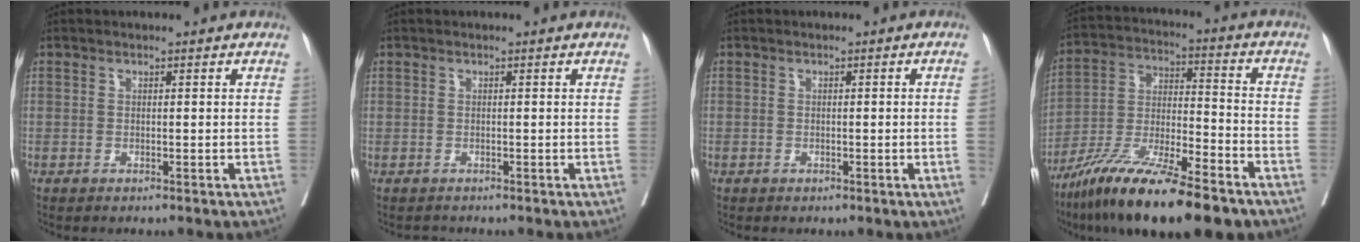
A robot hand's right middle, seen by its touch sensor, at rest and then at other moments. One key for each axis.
{"total": 0.7, "fx": -0.5, "fy": 0.4, "fz": -0.3, "tx": 0.000, "ty": 0.000, "tz": -0.012}
{"total": 0.8, "fx": -0.2, "fy": 0.0, "fz": 0.8, "tx": -0.017, "ty": 0.003, "tz": -0.005}
{"total": 19.5, "fx": -13.8, "fy": 3.1, "fz": 13.4, "tx": -0.235, "ty": -0.031, "tz": -0.248}